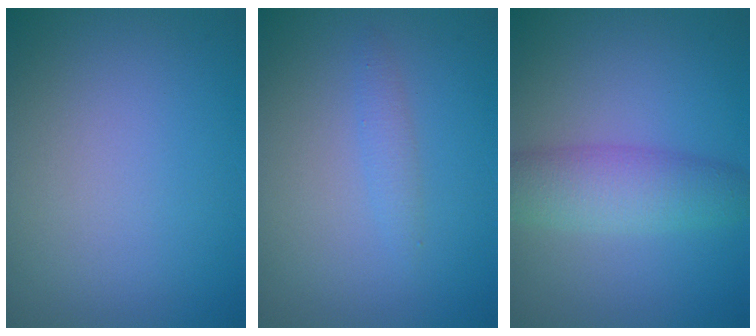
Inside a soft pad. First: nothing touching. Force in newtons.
{"total": 1.2, "press": 1.2, "slide": 0.0}
{"total": 4.3, "press": 4.3, "slide": 0.1}